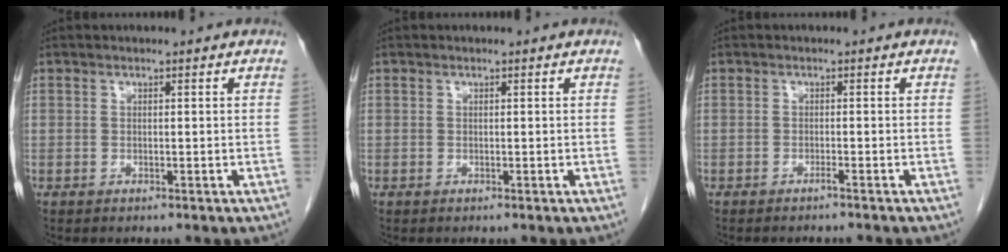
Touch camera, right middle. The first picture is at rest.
{"total": 0.0}
{"total": 1.9, "force": [-1.7, -0.5, 0.7], "torque": [-0.009, 0.004, -0.021]}